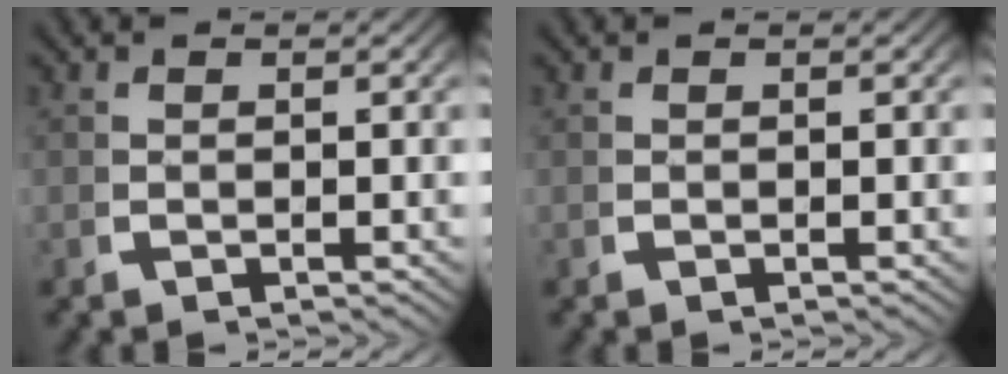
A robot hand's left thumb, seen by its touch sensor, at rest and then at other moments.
{"total": 0.0}